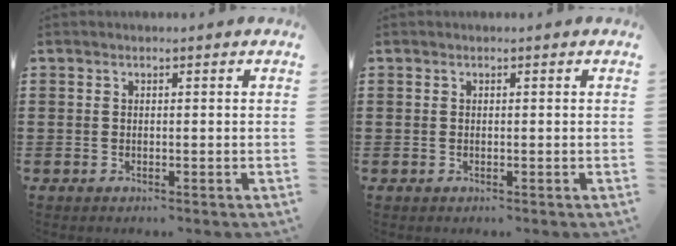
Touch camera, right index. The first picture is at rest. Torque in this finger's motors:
{"motor_torque": [-0.06, 0.02, 0.02, -0.01]}